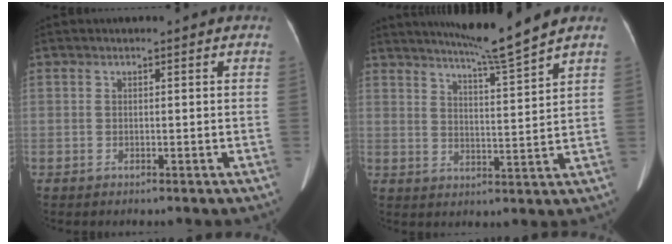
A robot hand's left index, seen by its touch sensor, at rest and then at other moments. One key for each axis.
{"total": 8.6, "fx": 7.4, "fy": -2.0, "fz": 3.8, "tx": -0.064, "ty": -0.015, "tz": 0.122}